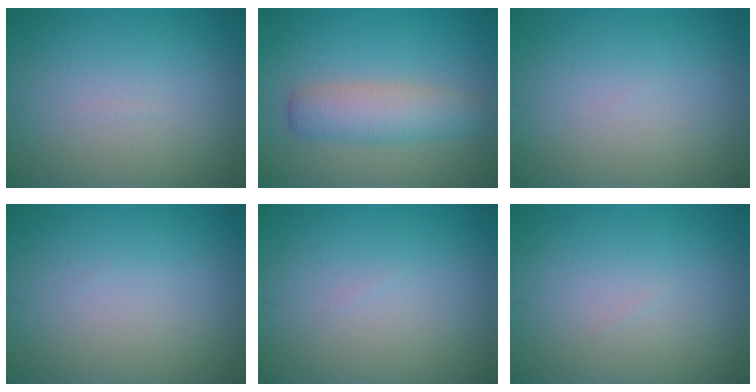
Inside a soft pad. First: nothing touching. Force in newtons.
{"total": 4.1, "press": 4.1, "slide": 0.2}
{"total": 0.0}
{"total": 0.0}
{"total": 0.0}
{"total": 0.0}